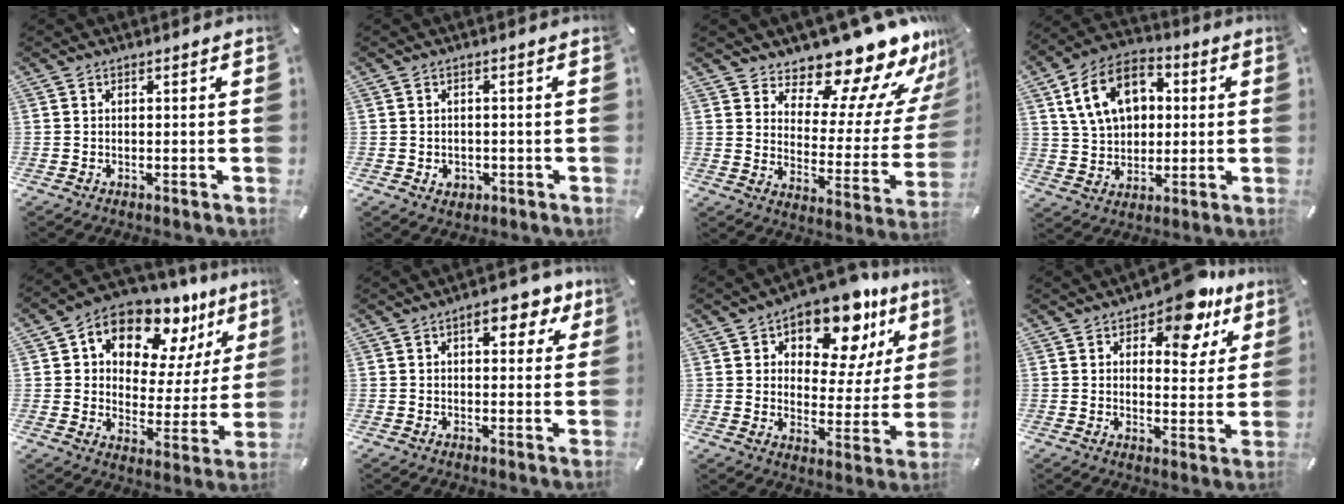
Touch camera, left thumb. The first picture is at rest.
{"total": 2.3, "force": [-0.5, 2.1, 0.8], "torque": [-0.010, 0.000, -0.013]}
{"total": 16.3, "force": [14.6, 5.0, 5.0], "torque": [-0.079, -0.135, 0.243]}
{"total": 13.9, "force": [3.9, 10.5, 8.3], "torque": [-0.164, 0.012, 0.076]}
{"total": 13.4, "force": [9.4, 8.0, 5.3], "torque": [-0.092, -0.079, 0.168]}
{"total": 7.5, "force": [3.4, 3.9, 5.5], "torque": [-0.066, -0.008, 0.051]}
{"total": 15.0, "force": [10.4, 7.6, 7.7], "torque": [-0.114, -0.076, 0.178]}
{"total": 13.2, "force": [8.5, 6.3, 8.0], "torque": [-0.090, -0.051, 0.141]}